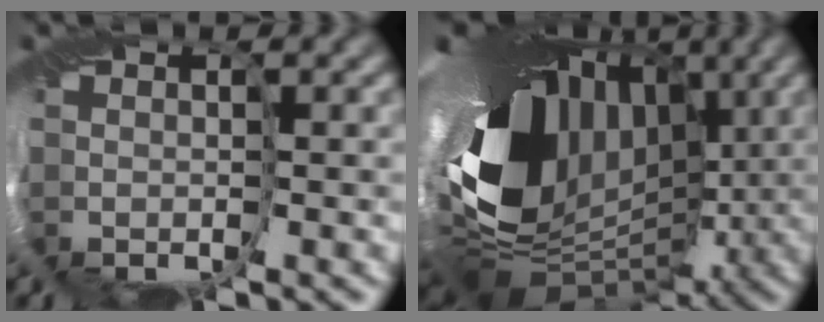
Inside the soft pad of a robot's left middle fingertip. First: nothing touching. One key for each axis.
{"total": 16.6, "fx": -0.2, "fy": 11.9, "fz": 11.5, "tx": -0.217, "ty": -0.030, "tz": 0.000}